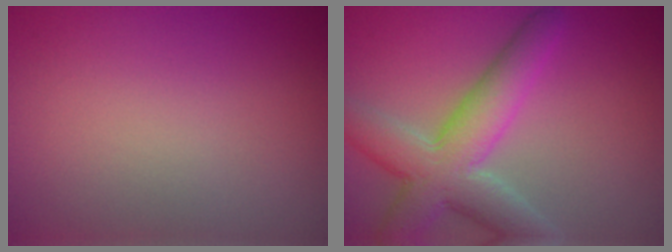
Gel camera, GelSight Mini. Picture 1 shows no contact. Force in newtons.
{"total": 6.9, "press": 6.9, "slide": 0.4}